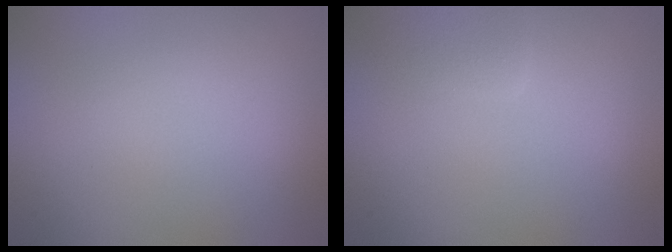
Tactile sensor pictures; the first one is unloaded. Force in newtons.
{"total": 1.7, "press": 1.7, "slide": 0.1}